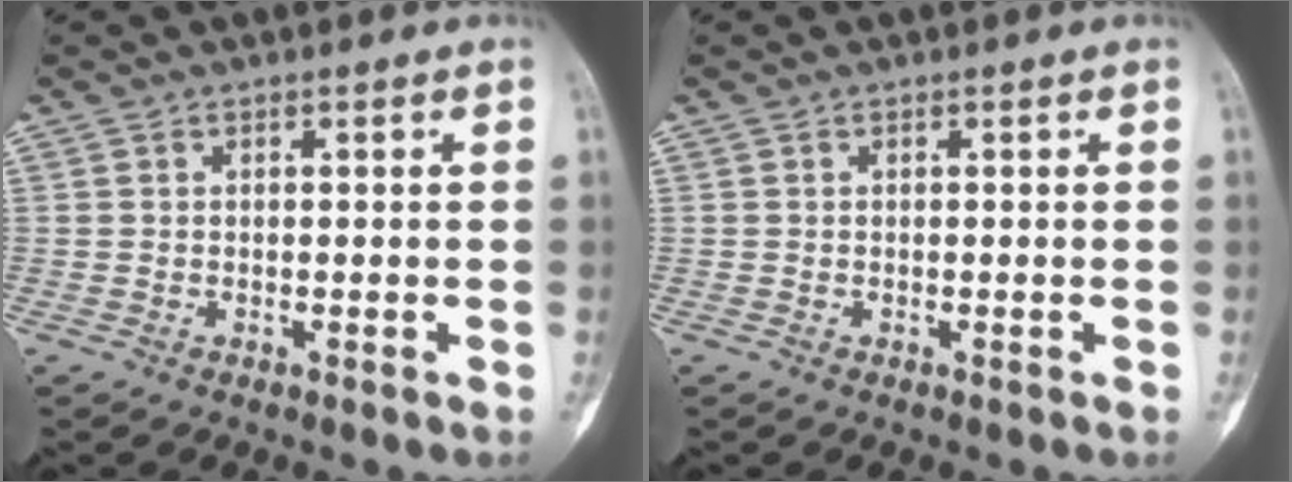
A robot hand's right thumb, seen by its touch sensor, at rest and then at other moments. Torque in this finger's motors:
{"motor_torque": [0.02, 0.22, -0.02, 0.02, 0.03]}